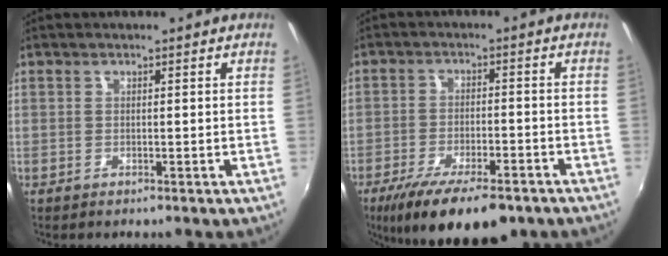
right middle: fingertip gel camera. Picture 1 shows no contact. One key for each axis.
{"total": 14.8, "fx": -10.3, "fy": 5.0, "fz": 9.4, "tx": -0.187, "ty": -0.038, "tz": -0.163}